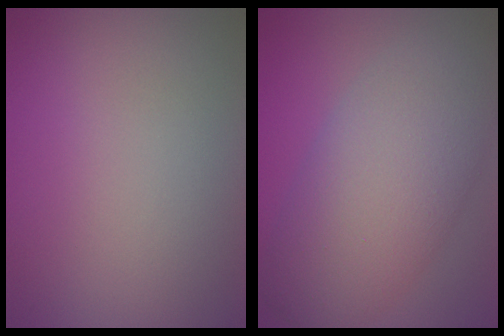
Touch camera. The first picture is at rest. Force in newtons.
{"total": 8.6, "press": 8.6, "slide": 0.6}